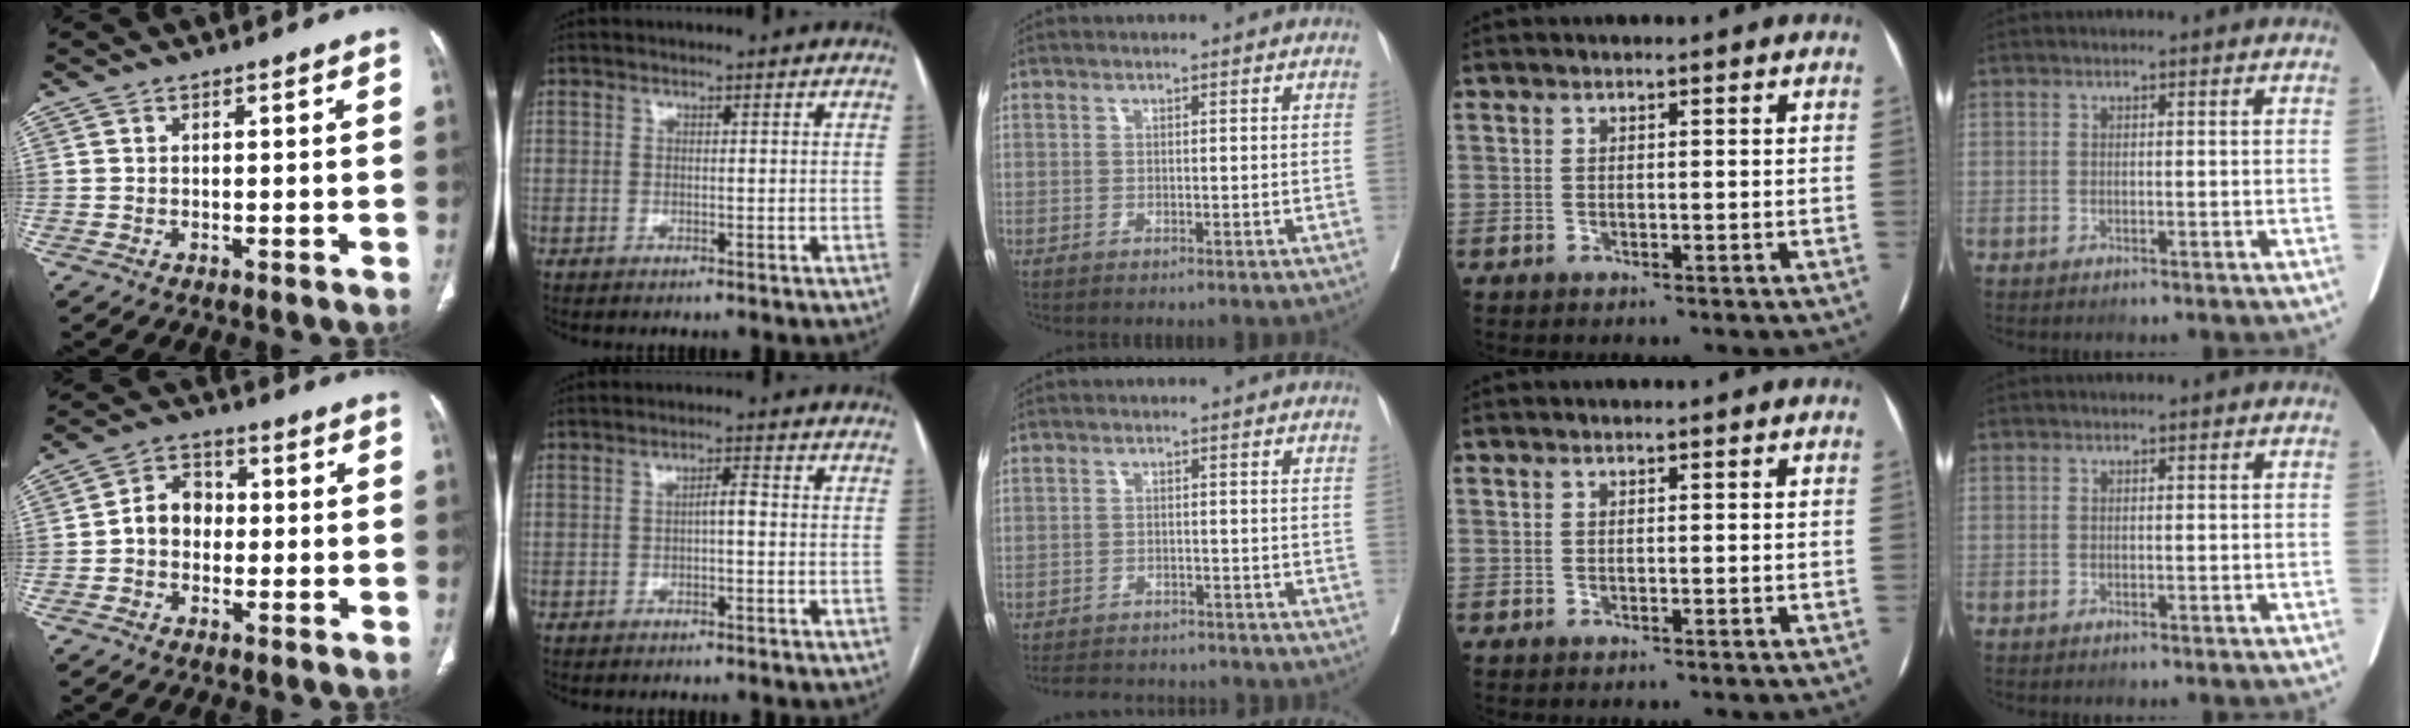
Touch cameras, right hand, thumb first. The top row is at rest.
{"thumb": {"total": 6.3, "force": [-0.6, 5.1, 3.6], "torque": [-0.041, 0.023, -0.024]}, "index": {"total": 2.0, "force": [-0.3, 0.5, 2.0], "torque": [-0.031, 0.006, -0.005]}, "middle": {"total": 8.2, "force": [-7.6, 2.6, 1.7], "torque": [-0.028, 0.001, -0.098]}}